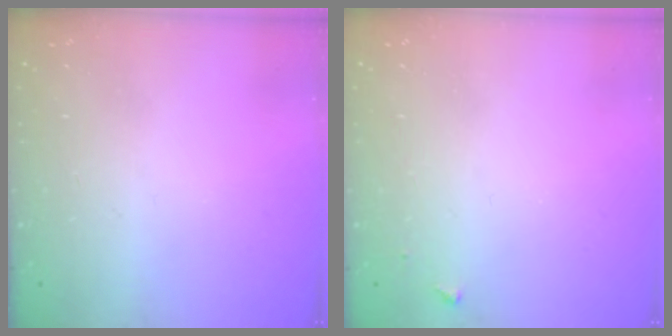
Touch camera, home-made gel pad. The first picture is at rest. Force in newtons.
{"total": 3.3, "press": 3.3, "slide": 0.4}